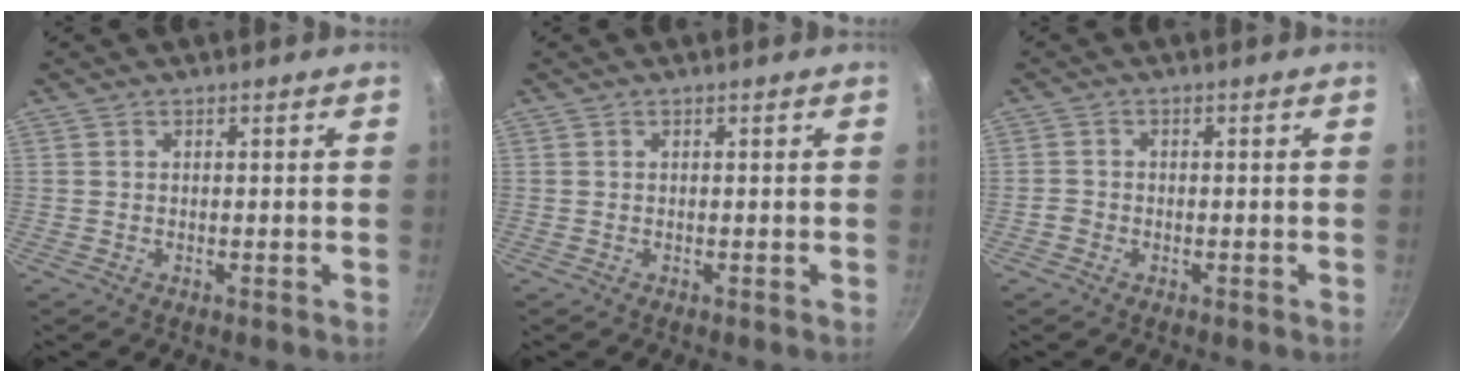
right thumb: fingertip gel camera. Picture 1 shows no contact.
{"total": 0.0}
{"total": 1.5, "force": [-0.7, 1.2, 0.5], "torque": [-0.006, 0.004, -0.018]}